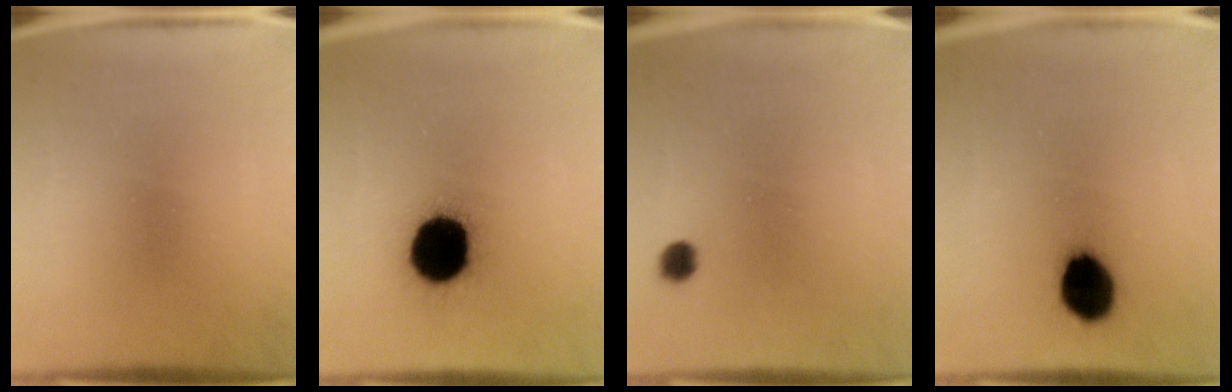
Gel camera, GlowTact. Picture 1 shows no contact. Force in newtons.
{"total": 18.5}
{"total": 1.8}
{"total": 9.8}